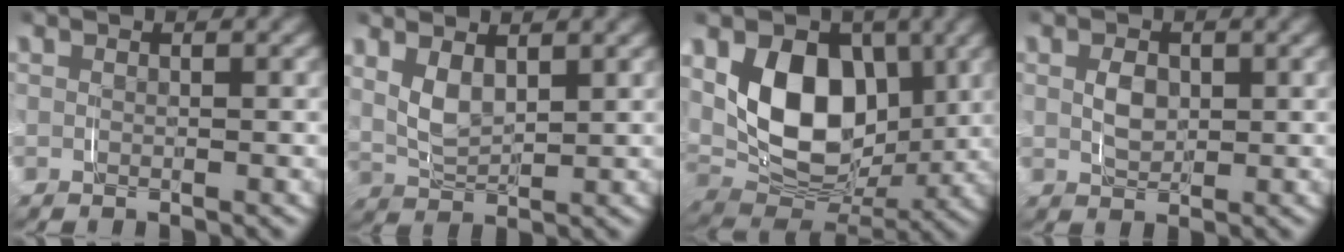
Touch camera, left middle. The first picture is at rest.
{"total": 4.2, "force": [1.3, 2.7, 2.9], "torque": [-0.079, -0.013, 0.028]}
{"total": 10.6, "force": [1.4, 7.4, 7.4], "torque": [-0.141, -0.013, 0.017]}
{"total": 2.0, "force": [0.2, 1.4, 1.4], "torque": [-0.031, -0.008, 0.010]}